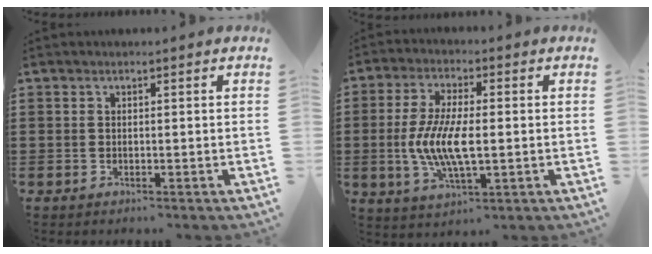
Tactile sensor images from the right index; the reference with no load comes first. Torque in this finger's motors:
{"motor_torque": [1.68, -0.46, 1.05, 0.21]}